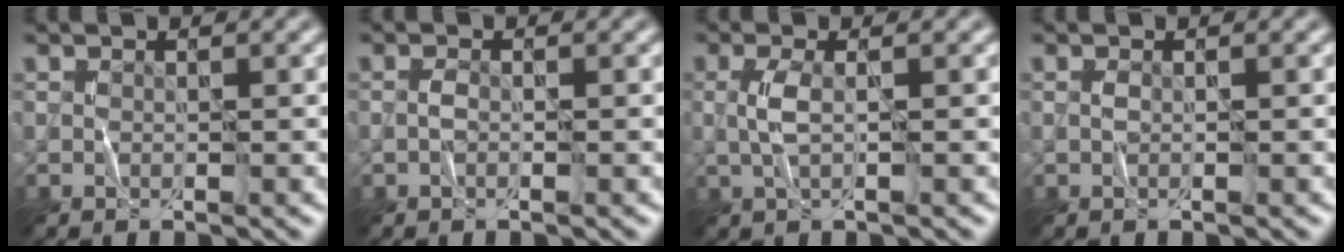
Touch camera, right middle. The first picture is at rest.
{"total": 0.8, "force": [-0.4, 0.3, 0.6], "torque": [-0.015, 0.002, -0.009]}
{"total": 2.0, "force": [0.0, 0.5, 2.0], "torque": [-0.047, 0.006, -0.002]}
{"total": 0.5, "force": [-0.1, 0.1, 0.5], "torque": [-0.014, 0.001, -0.002]}